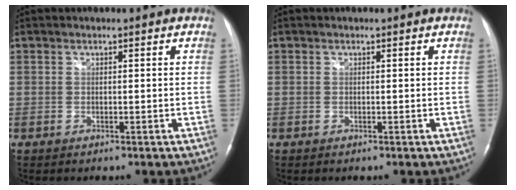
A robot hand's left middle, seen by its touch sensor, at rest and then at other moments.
{"total": 0.0}